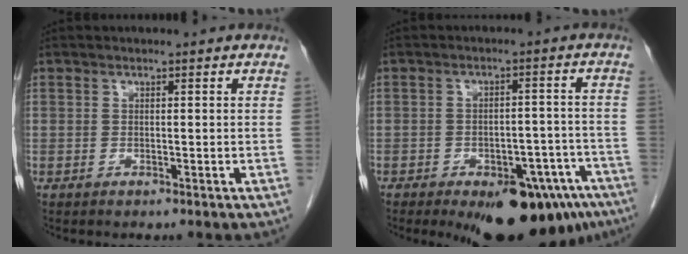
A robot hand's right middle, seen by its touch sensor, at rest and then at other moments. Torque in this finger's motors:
{"motor_torque": [1.07, -1.07, 0.62, 0.12]}